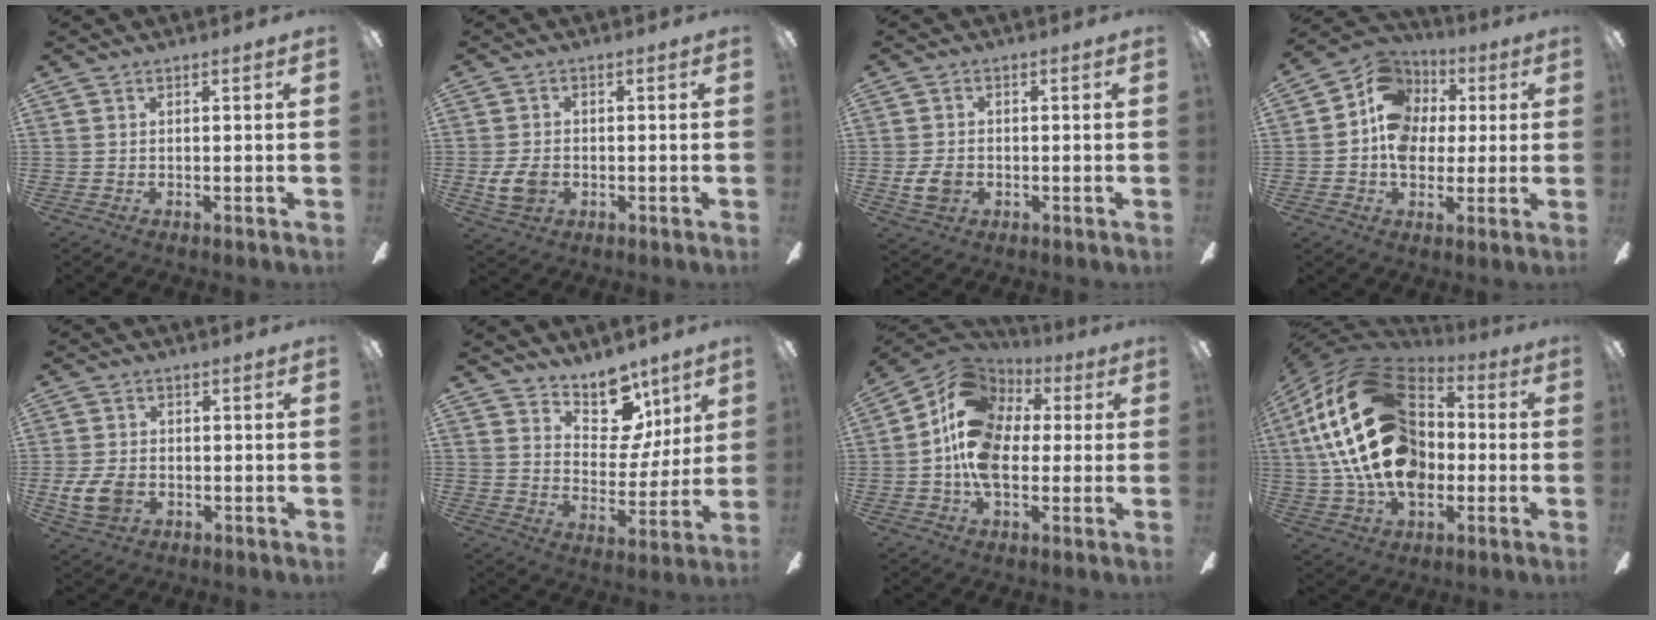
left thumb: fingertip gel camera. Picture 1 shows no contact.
{"total": 6.7, "force": [-1.3, 5.1, 4.2], "torque": [-0.087, 0.006, -0.023]}
{"total": 5.7, "force": [-1.1, 4.4, 3.5], "torque": [-0.068, 0.006, -0.021]}
{"total": 12.7, "force": [1.5, 10.8, 6.4], "torque": [-0.112, 0.016, 0.031]}
{"total": 8.0, "force": [-1.8, 5.9, 5.1], "torque": [-0.114, 0.005, -0.033]}
{"total": 13.5, "force": [9.0, 8.0, 5.9], "torque": [-0.087, -0.057, 0.168]}
{"total": 15.8, "force": [0.6, 11.2, 11.2], "torque": [-0.246, 0.011, 0.007]}
{"total": 30.1, "force": [2.9, 20.0, 22.2], "torque": [-0.446, 0.019, 0.056]}